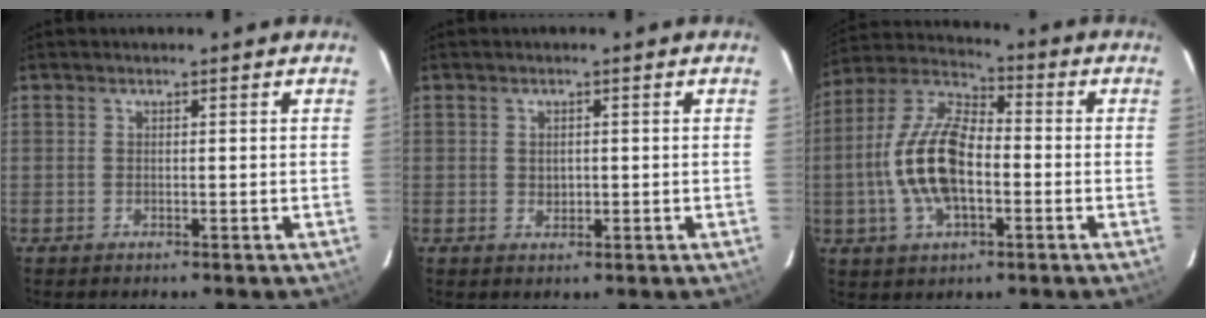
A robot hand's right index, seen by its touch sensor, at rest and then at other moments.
{"total": 1.6, "force": [0.1, 1.4, 0.8], "torque": [-0.010, 0.001, 0.003]}
{"total": 15.2, "force": [-2.7, 7.2, 13.0], "torque": [-0.272, 0.009, -0.054]}